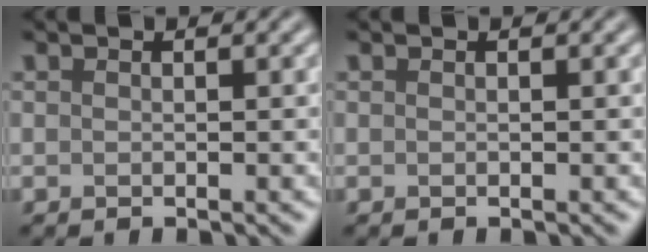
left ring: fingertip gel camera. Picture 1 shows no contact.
{"total": 0.0}